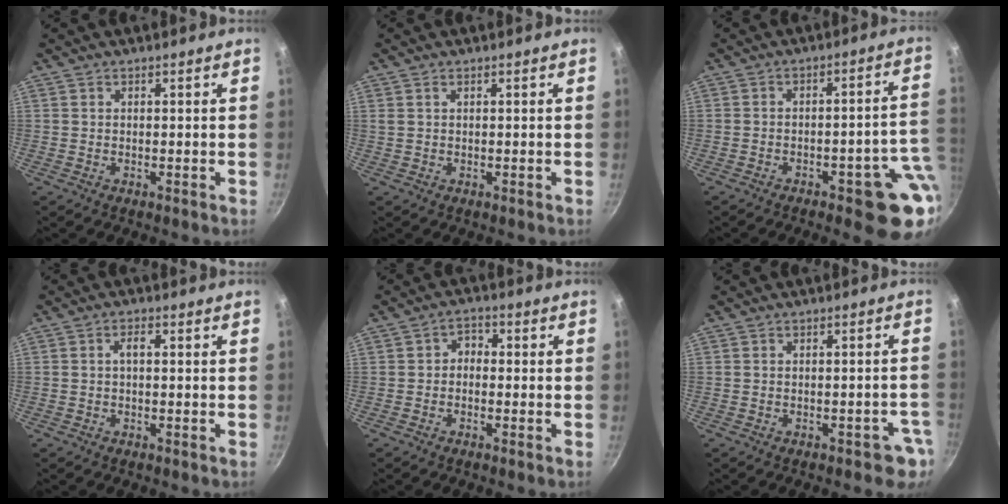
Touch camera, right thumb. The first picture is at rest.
{"total": 0.8, "force": [0.5, 0.4, 0.6], "torque": [-0.011, 0.002, 0.009]}
{"total": 12.3, "force": [-4.0, 4.4, 10.7], "torque": [-0.080, 0.038, -0.048]}
{"total": 1.9, "force": [-0.2, 0.9, 1.7], "torque": [-0.035, 0.013, -0.005]}
{"total": 2.9, "force": [-0.6, 2.3, 1.8], "torque": [-0.016, 0.015, -0.017]}
{"total": 4.4, "force": [-2.4, 2.5, 2.8], "torque": [-0.002, 0.031, -0.018]}